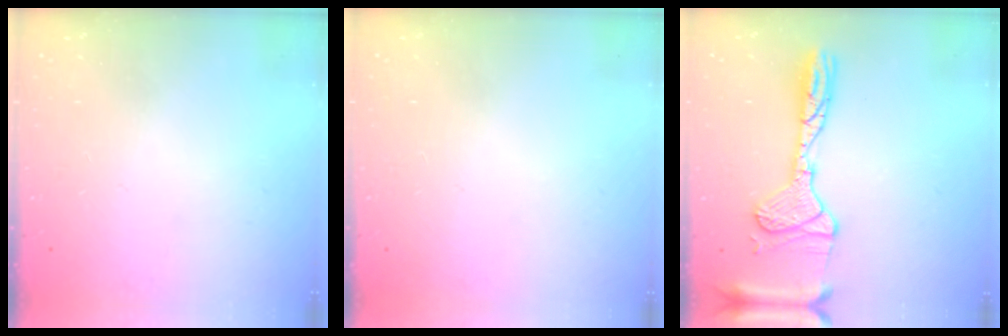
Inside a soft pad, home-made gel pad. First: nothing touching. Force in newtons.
{"total": 9.8, "press": 1.6, "slide": 9.7}
{"total": 15.3, "press": 15.1, "slide": 2.2}